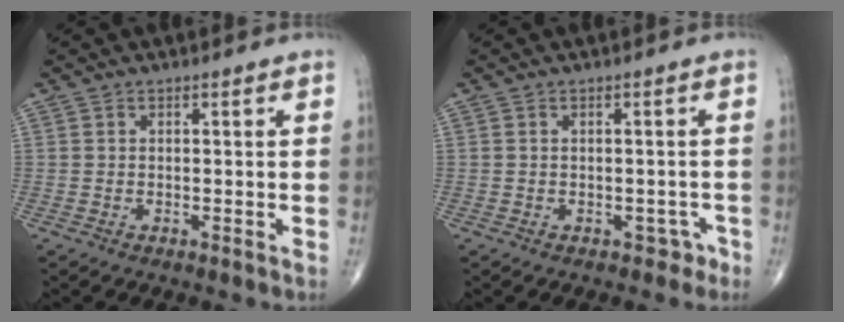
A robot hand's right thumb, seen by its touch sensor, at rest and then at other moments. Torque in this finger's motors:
{"motor_torque": [0.03, 0.37, -0.14, -0.09, 0.02]}